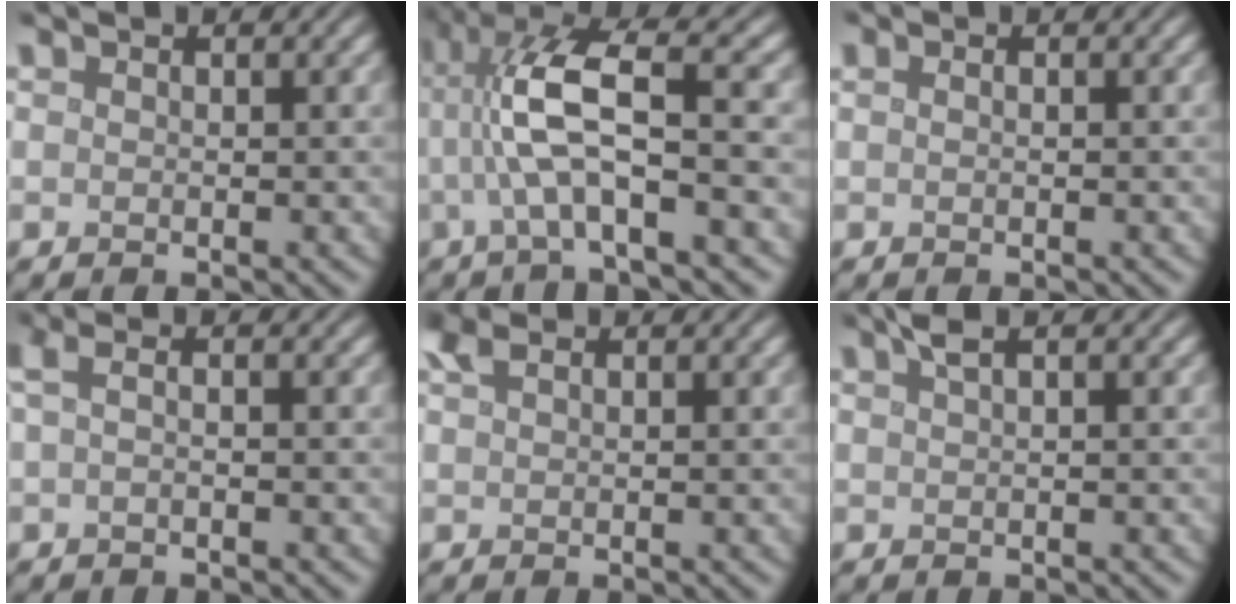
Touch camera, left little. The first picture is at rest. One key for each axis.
{"total": 7.6, "fx": -0.6, "fy": 1.8, "fz": 7.4, "tx": -0.152, "ty": 0.022, "tz": -0.017}
{"total": 1.0, "fx": 0.4, "fy": 0.5, "fz": 0.8, "tx": -0.011, "ty": -0.004, "tz": -0.002}
{"total": 2.0, "fx": 0.0, "fy": 0.5, "fz": 1.9, "tx": -0.039, "ty": 0.002, "tz": -0.004}
{"total": 1.5, "fx": 1.0, "fy": 0.5, "fz": 1.0, "tx": -0.021, "ty": 0.006, "tz": 0.018}
{"total": 1.7, "fx": 0.9, "fy": 0.5, "fz": 1.4, "tx": -0.022, "ty": 0.009, "tz": 0.014}